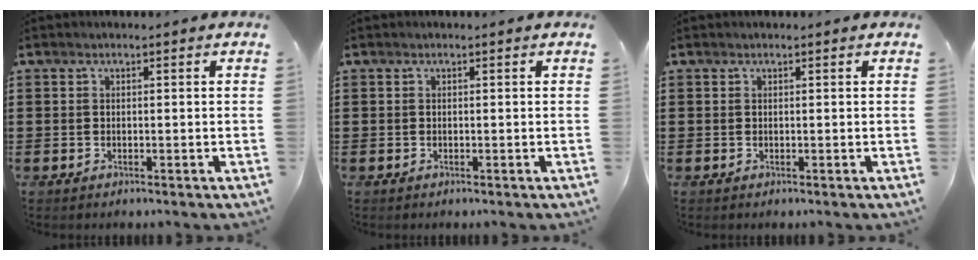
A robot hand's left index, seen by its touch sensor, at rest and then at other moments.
{"total": 0.0}
{"total": 0.0}